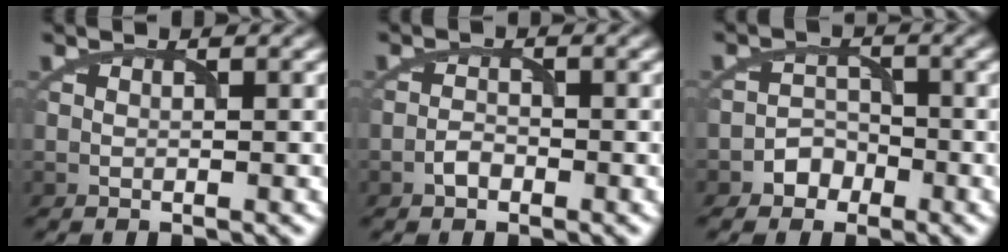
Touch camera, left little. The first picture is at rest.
{"total": 1.3, "force": [-1.0, 0.7, 0.5], "torque": [-0.007, 0.004, -0.020]}
{"total": 2.1, "force": [-1.5, 1.5, 0.1], "torque": [0.011, 0.008, -0.026]}